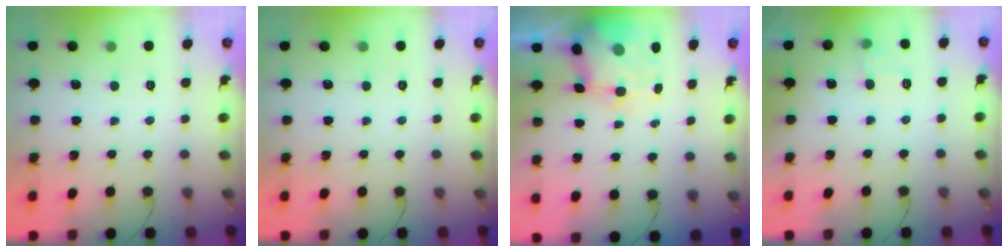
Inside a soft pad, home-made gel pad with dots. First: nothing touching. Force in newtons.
{"total": 0.0}
{"total": 7.2, "press": 7.0, "slide": 1.7}
{"total": 6.1, "press": 5.9, "slide": 1.8}